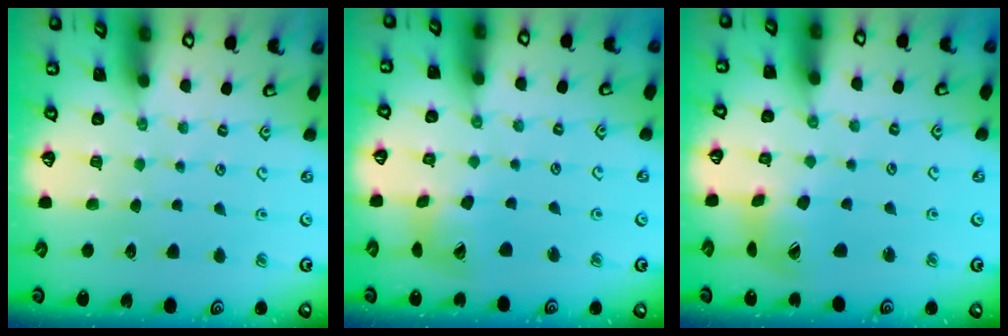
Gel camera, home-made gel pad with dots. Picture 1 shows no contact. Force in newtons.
{"total": 11.9, "press": 11.8, "slide": 1.4}
{"total": 10.1, "press": 10.0, "slide": 1.2}